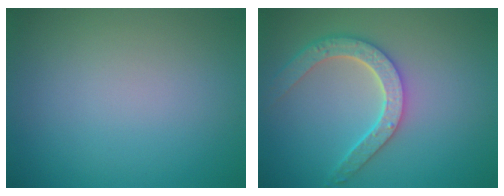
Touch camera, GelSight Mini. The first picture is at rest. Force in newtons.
{"total": 4.7, "press": 4.0, "slide": 2.6}